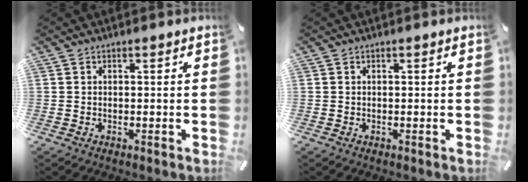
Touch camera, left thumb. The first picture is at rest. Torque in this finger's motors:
{"motor_torque": [0.00, 0.00, 0.00, 0.00, 0.00]}